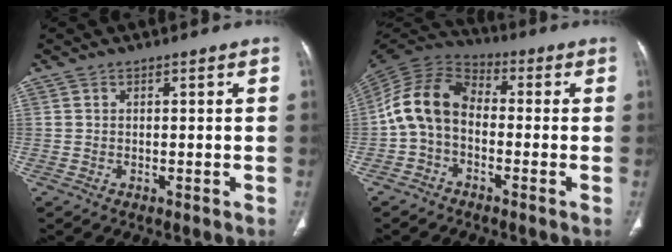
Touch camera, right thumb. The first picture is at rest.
{"total": 10.8, "force": [-1.5, 7.5, 7.7], "torque": [-0.142, 0.036, -0.046]}